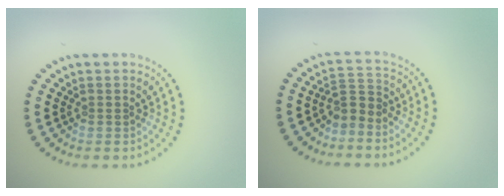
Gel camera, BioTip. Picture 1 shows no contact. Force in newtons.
{"total": 2.2, "press": 1.6, "slide": 1.6}